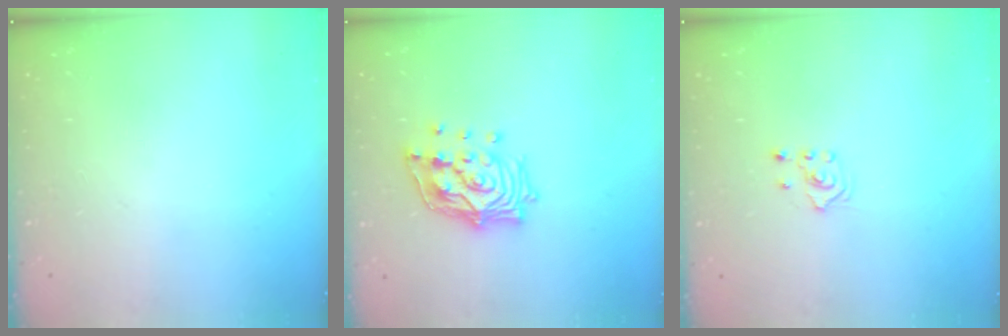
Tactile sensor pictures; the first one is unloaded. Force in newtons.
{"total": 14.8, "press": 14.7, "slide": 2.0}
{"total": 2.1, "press": 1.8, "slide": 0.9}